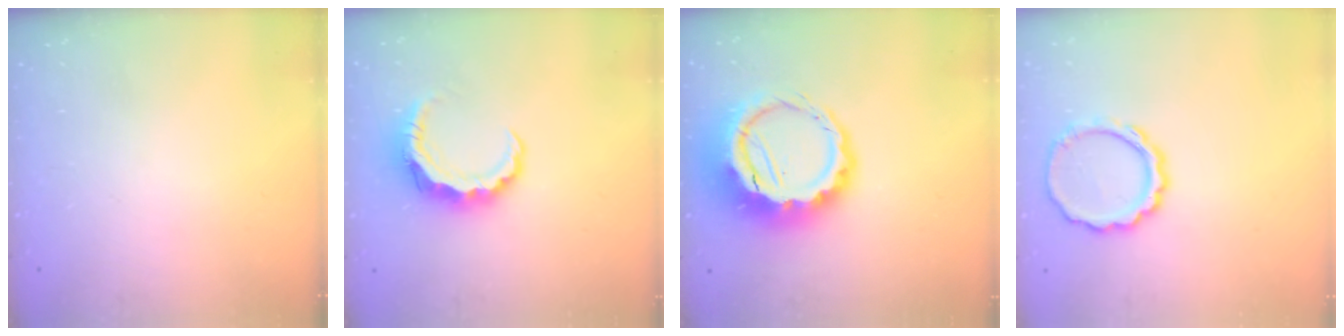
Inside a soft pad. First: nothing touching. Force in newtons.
{"total": 8.1, "press": 8.0, "slide": 1.1}
{"total": 12.4, "press": 12.1, "slide": 2.6}
{"total": 9.0, "press": 9.0, "slide": 1.2}